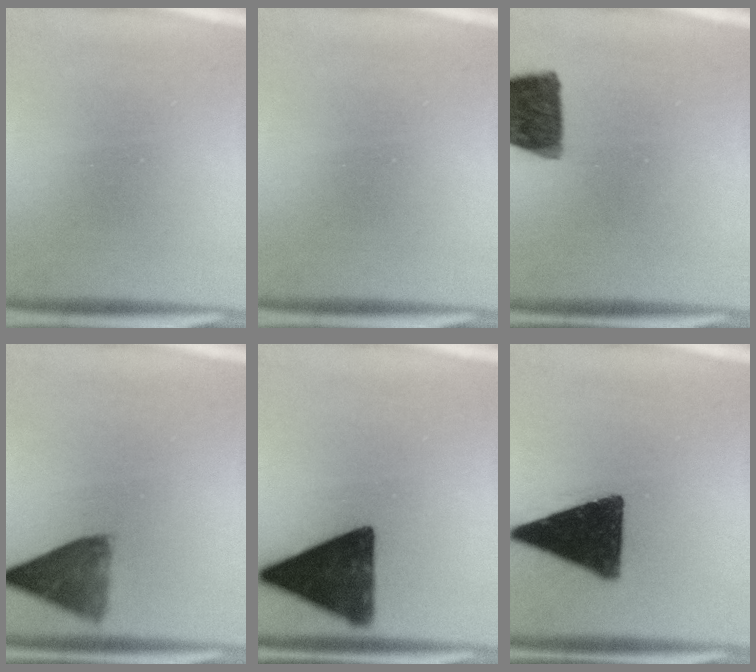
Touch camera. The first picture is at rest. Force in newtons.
{"total": 0.0}
{"total": 13.0}
{"total": 7.1}
{"total": 13.3}
{"total": 16.6}